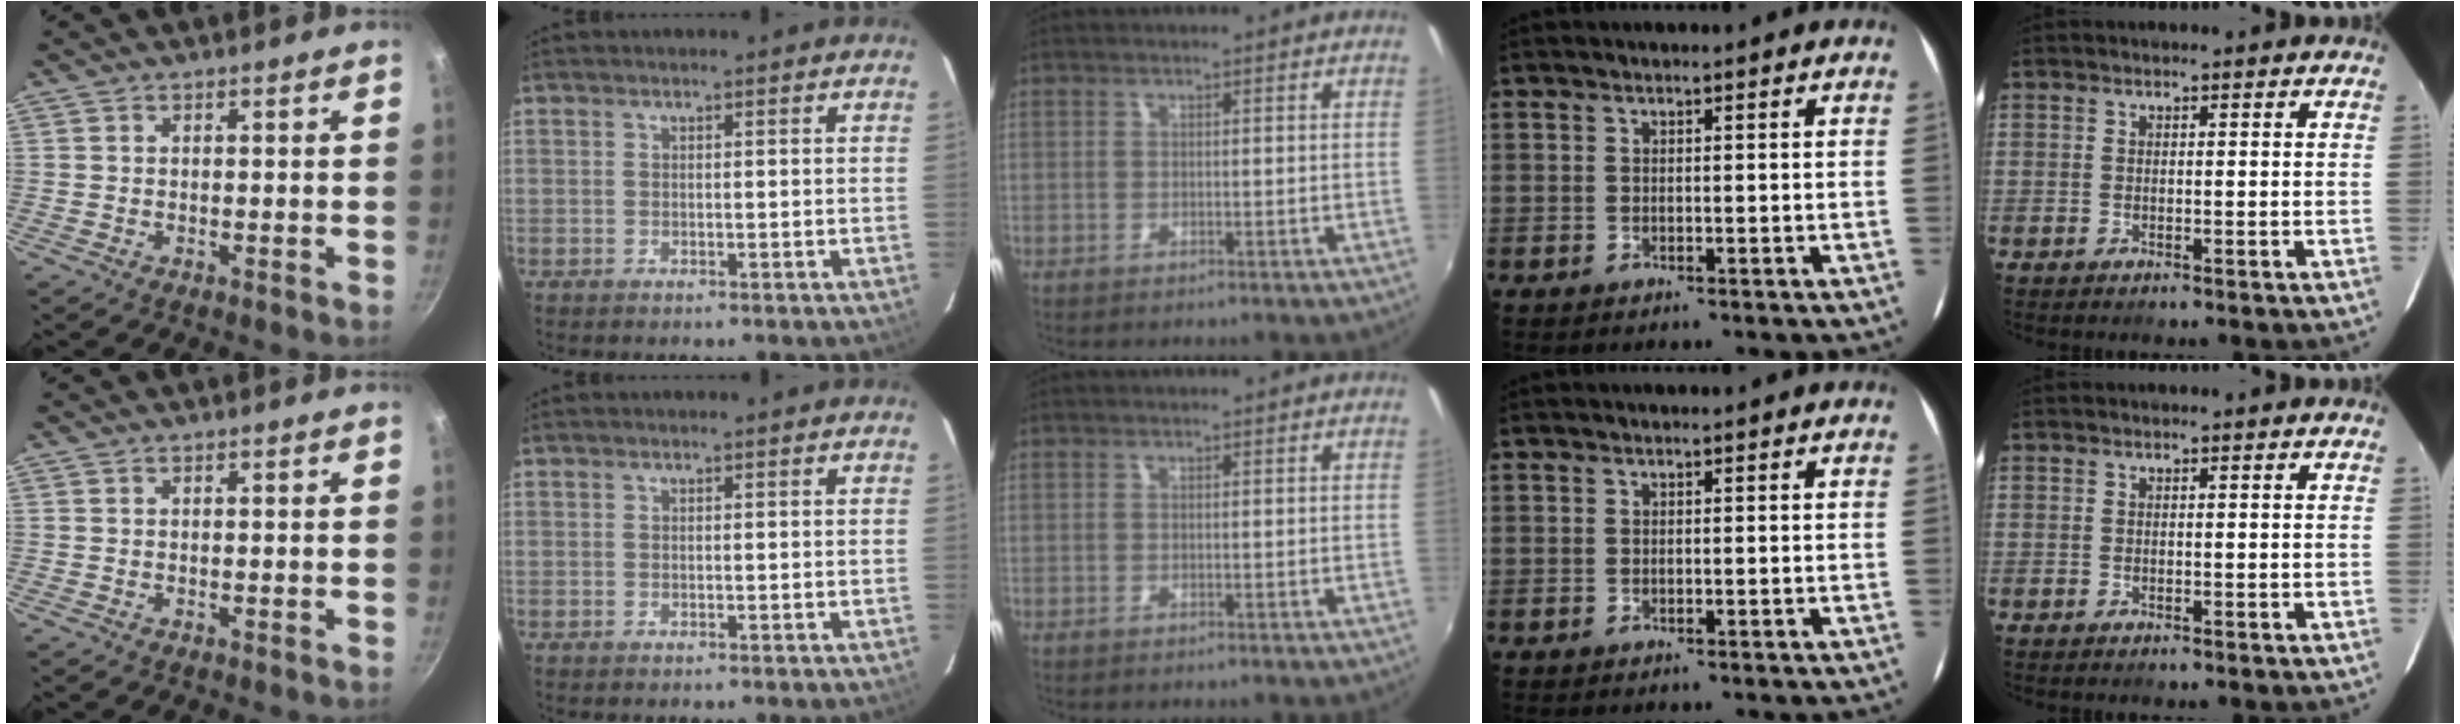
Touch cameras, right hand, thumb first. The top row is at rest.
{}